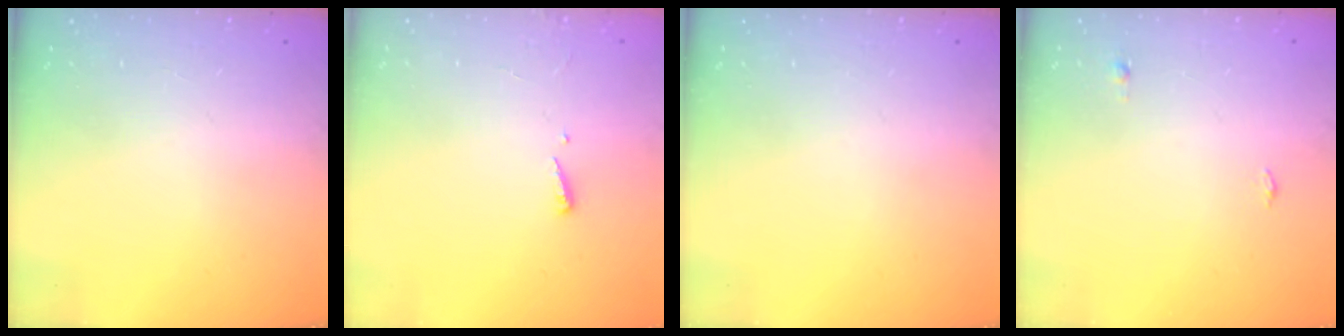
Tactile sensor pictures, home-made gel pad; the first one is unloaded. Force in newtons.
{"total": 2.4, "press": 2.4, "slide": 0.2}
{"total": 0.0}
{"total": 7.6, "press": 3.3, "slide": 6.8}